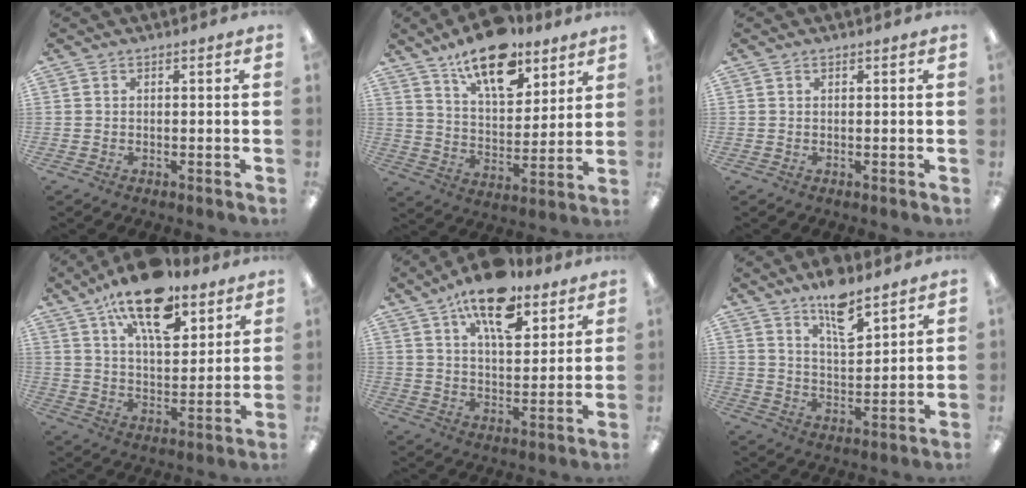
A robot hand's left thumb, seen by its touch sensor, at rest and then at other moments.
{"total": 16.2, "force": [11.8, 7.0, 8.7], "torque": [-0.136, -0.063, 0.204]}
{"total": 0.0}
{"total": 18.0, "force": [12.0, 7.7, 11.0], "torque": [-0.176, -0.058, 0.202]}
{"total": 15.1, "force": [10.2, 6.5, 9.0], "torque": [-0.143, -0.046, 0.174]}
{"total": 10.6, "force": [7.9, 3.7, 6.0], "torque": [-0.090, -0.047, 0.136]}